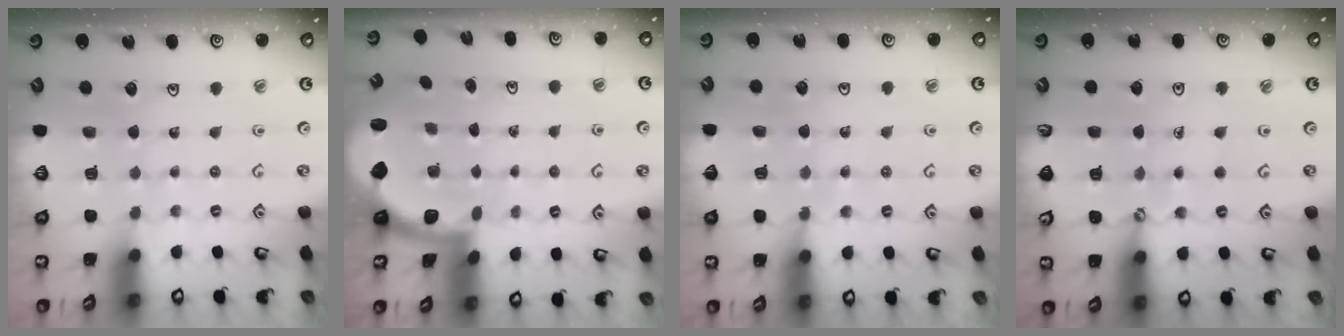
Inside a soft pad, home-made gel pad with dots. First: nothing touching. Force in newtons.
{"total": 1.9, "press": 1.8, "slide": 0.5}
{"total": 5.2, "press": 5.1, "slide": 1.3}
{"total": 0.7, "press": 0.7, "slide": 0.0}